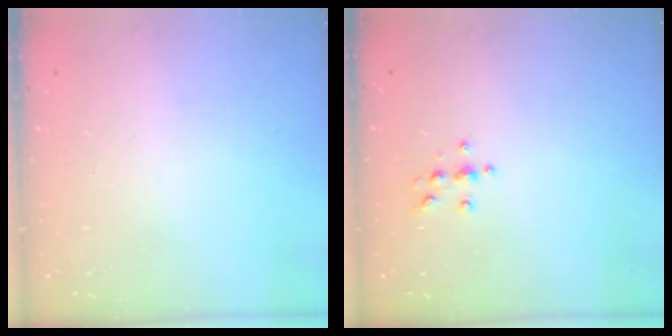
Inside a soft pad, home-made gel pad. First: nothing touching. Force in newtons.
{"total": 4.5, "press": 4.4, "slide": 0.6}